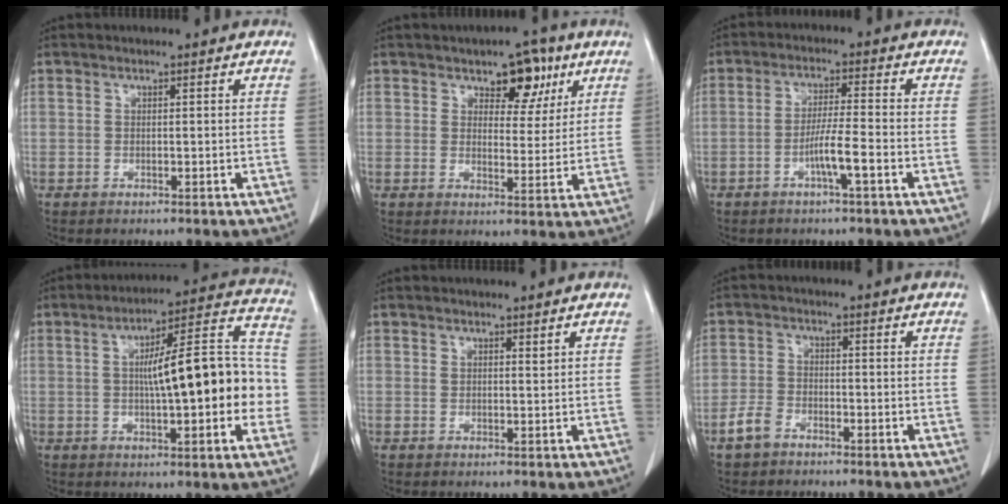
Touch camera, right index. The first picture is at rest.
{"total": 6.7, "force": [3.8, 3.7, 4.1], "torque": [-0.045, 0.005, 0.053]}
{"total": 4.9, "force": [-2.2, -0.3, 4.4], "torque": [-0.082, 0.001, -0.042]}
{"total": 18.2, "force": [-0.8, 3.7, 17.8], "torque": [-0.251, 0.036, -0.010]}
{"total": 0.7, "force": [0.6, 0.1, 0.4], "torque": [-0.009, -0.007, 0.011]}
{"total": 4.3, "force": [-2.7, 2.5, 2.1], "torque": [-0.051, 0.000, -0.048]}